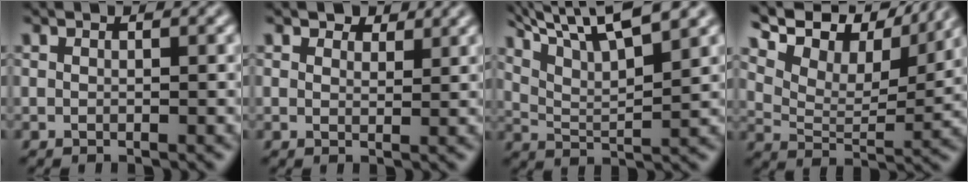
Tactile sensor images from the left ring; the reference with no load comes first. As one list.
[{"total": 2.9, "force": [2.4, 1.2, 1.0], "torque": [-0.024, 0.014, 0.021]}, {"total": 10.7, "force": [7.2, 3.0, 7.4], "torque": [-0.142, 0.035, 0.104]}, {"total": 12.1, "force": [8.2, 5.0, 7.3], "torque": [-0.172, 0.046, 0.131]}]